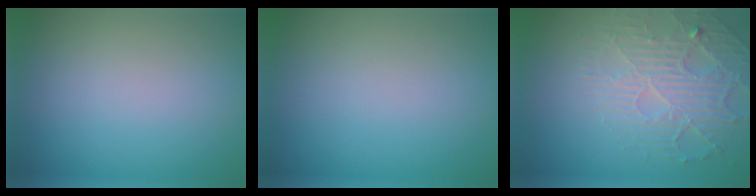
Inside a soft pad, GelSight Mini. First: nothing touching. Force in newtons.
{"total": 0.0}
{"total": 3.8, "press": 3.4, "slide": 1.6}